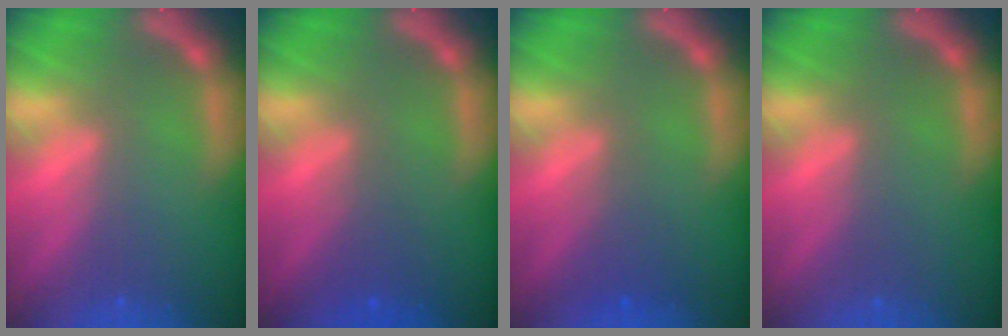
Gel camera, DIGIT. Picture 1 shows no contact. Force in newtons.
{"total": 1.9}
{"total": 2.0}
{"total": 0.0}